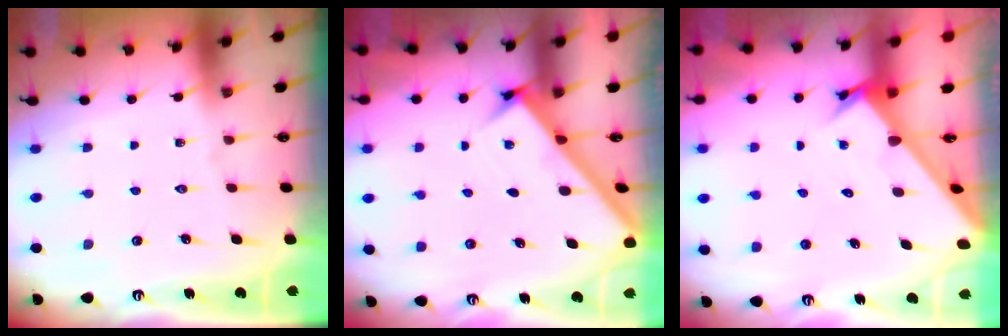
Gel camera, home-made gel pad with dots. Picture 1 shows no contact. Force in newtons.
{"total": 2.4, "press": 2.4, "slide": 0.3}
{"total": 2.6, "press": 2.6, "slide": 0.3}